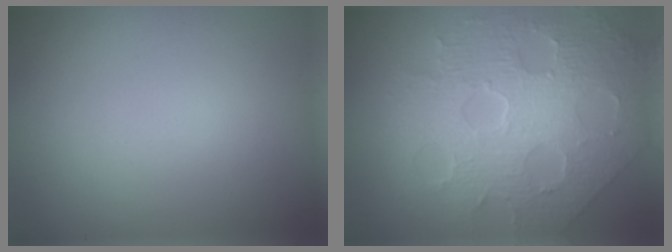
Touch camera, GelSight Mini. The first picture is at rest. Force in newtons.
{"total": 8.8, "press": 6.1, "slide": 6.4}